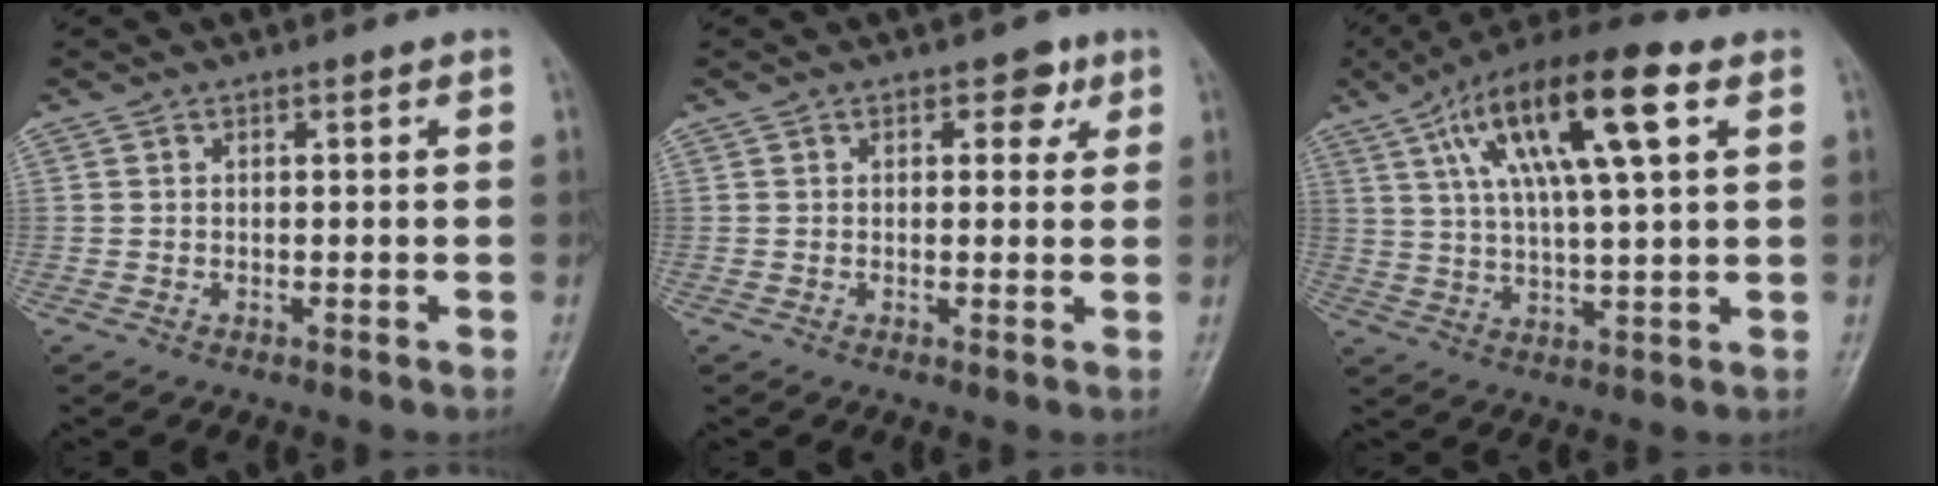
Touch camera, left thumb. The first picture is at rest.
{"total": 3.5, "force": [1.6, 2.3, 2.2], "torque": [-0.005, -0.003, 0.015]}
{"total": 18.1, "force": [7.1, 4.8, 16.0], "torque": [-0.280, 0.004, 0.118]}